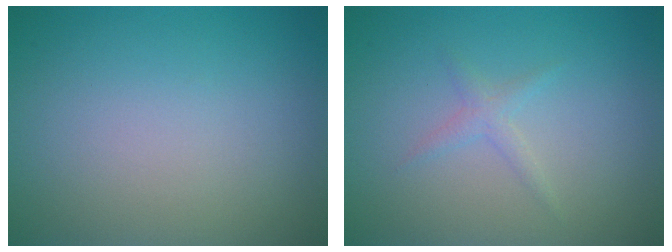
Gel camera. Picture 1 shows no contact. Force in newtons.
{"total": 1.1, "press": 1.1, "slide": 0.0}